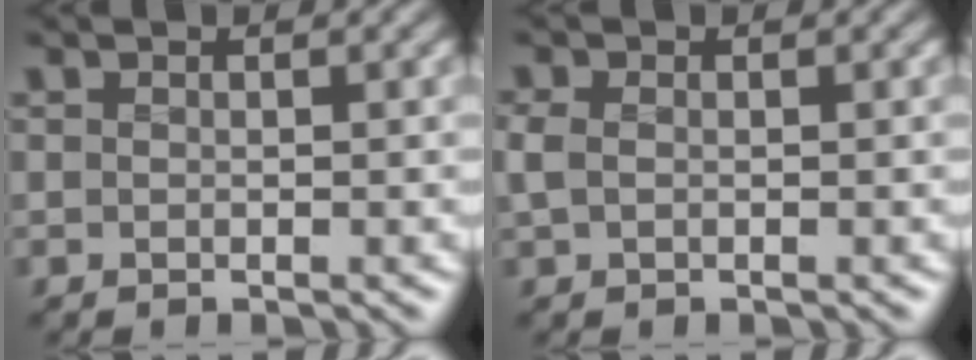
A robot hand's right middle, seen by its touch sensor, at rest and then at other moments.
{"total": 1.1, "force": [0.0, 0.8, 0.7], "torque": [-0.018, 0.003, -0.001]}